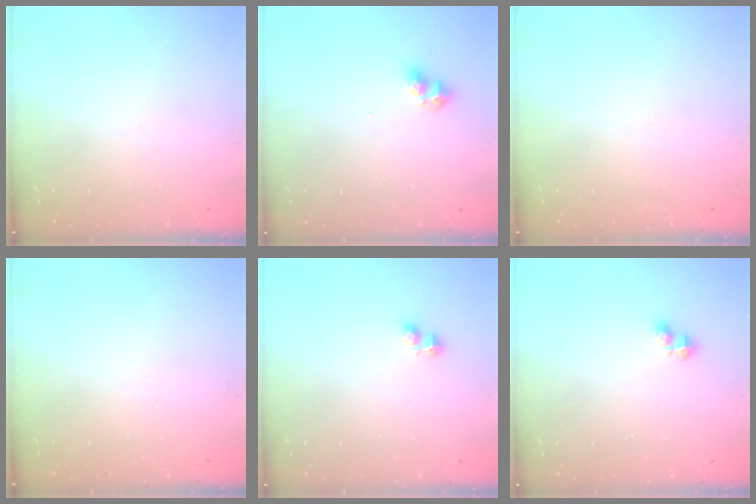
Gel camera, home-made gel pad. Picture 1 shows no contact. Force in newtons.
{"total": 6.8, "press": 6.8, "slide": 0.6}
{"total": 0.0}
{"total": 0.0}
{"total": 2.2, "press": 2.2, "slide": 0.5}
{"total": 3.3, "press": 3.3, "slide": 0.4}